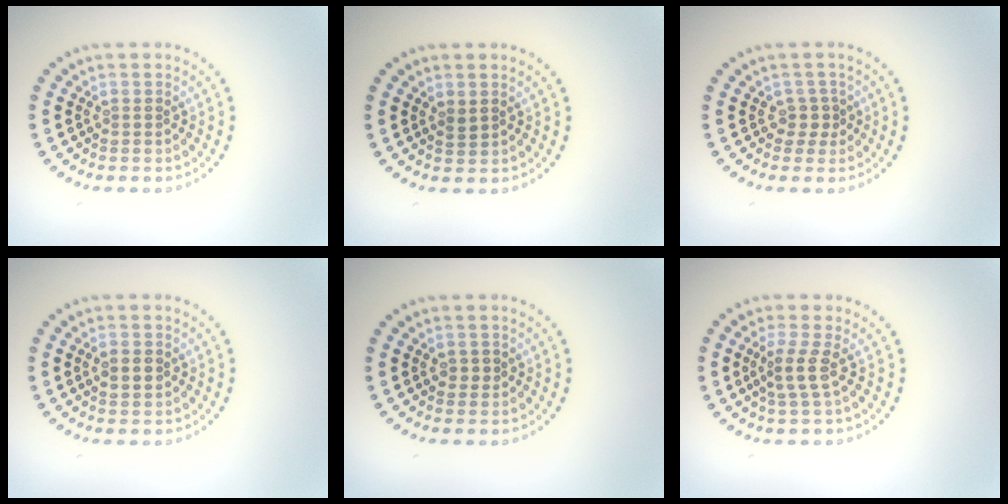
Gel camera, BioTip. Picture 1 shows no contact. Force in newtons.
{"total": 0.8, "press": 0.7, "slide": 0.4}
{"total": 1.4, "press": 1.0, "slide": 1.0}
{"total": 1.5, "press": 1.5, "slide": 0.0}
{"total": 0.9, "press": 0.9, "slide": 0.2}
{"total": 2.2, "press": 1.7, "slide": 1.3}